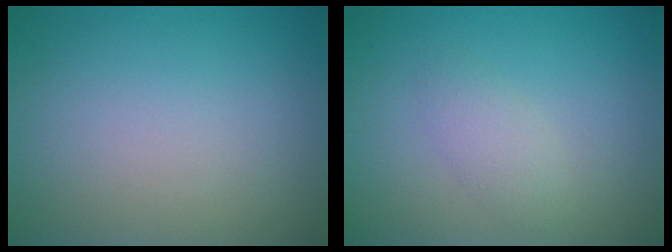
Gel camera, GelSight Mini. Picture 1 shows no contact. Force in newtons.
{"total": 1.7, "press": 1.7, "slide": 0.1}